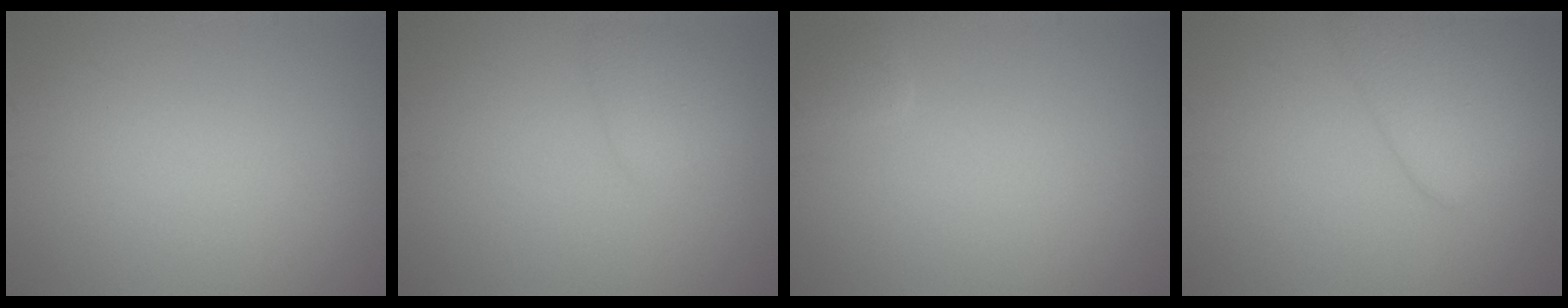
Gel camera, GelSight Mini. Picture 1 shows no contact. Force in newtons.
{"total": 1.9, "press": 1.9, "slide": 0.2}
{"total": 0.8, "press": 0.8, "slide": 0.1}
{"total": 4.6, "press": 4.6, "slide": 0.3}